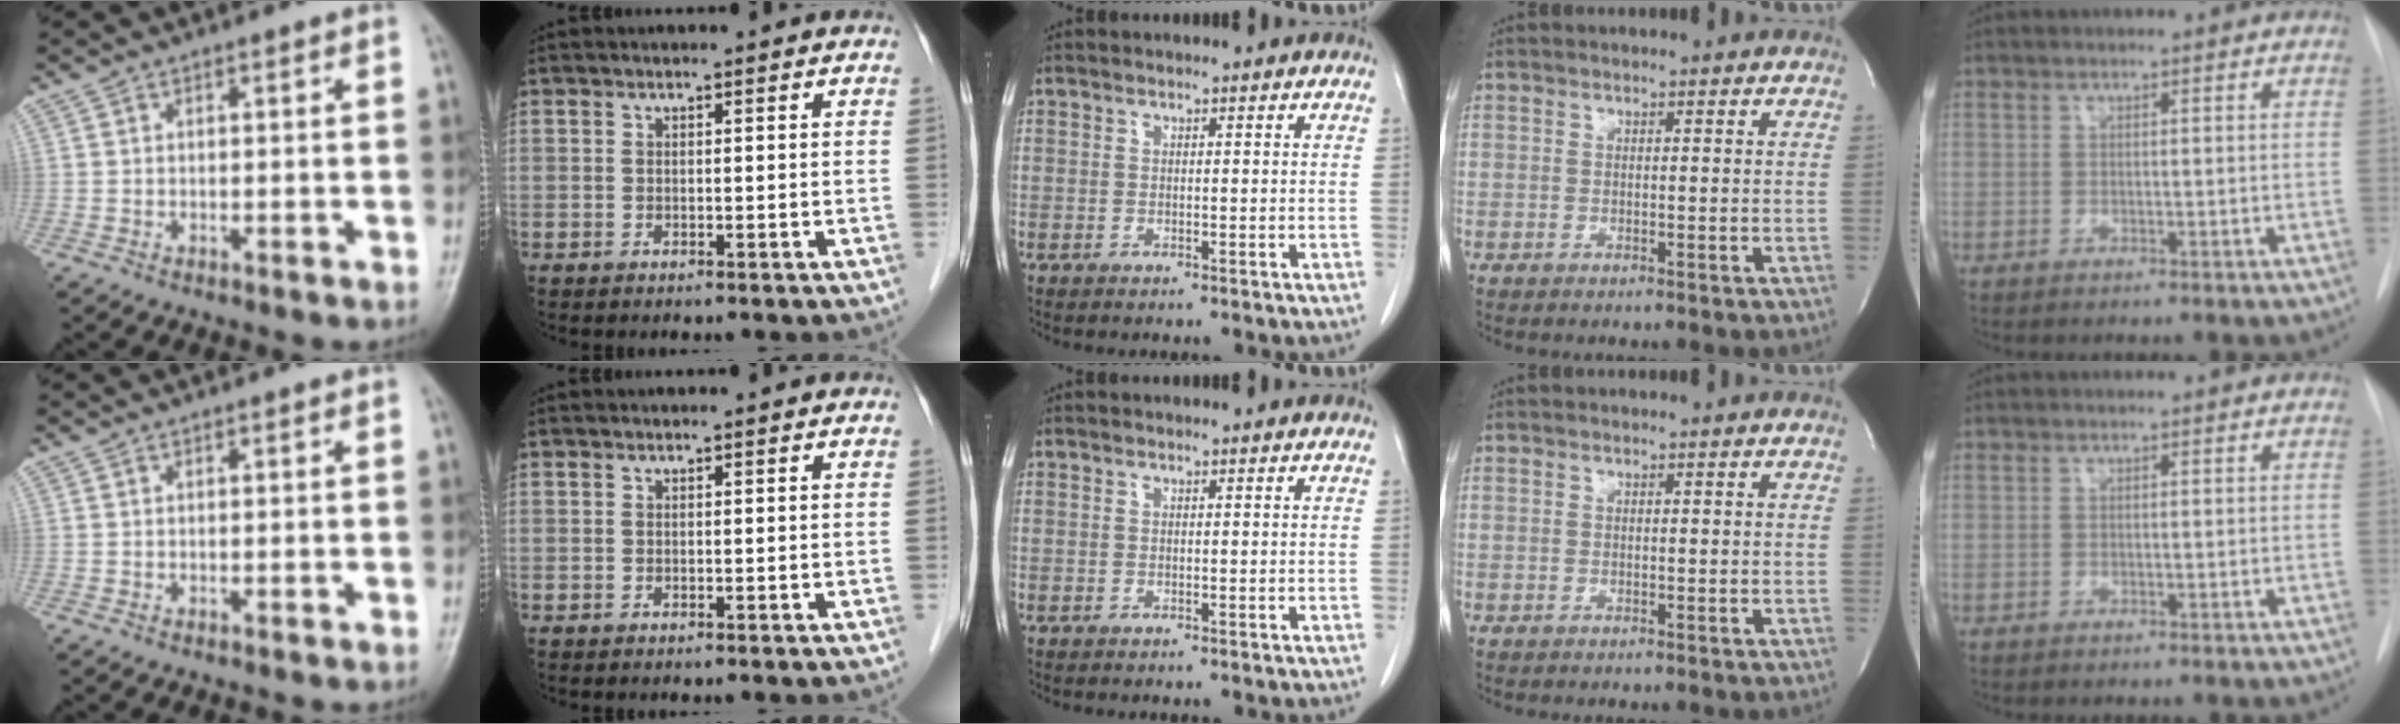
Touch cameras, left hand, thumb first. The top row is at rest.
{}